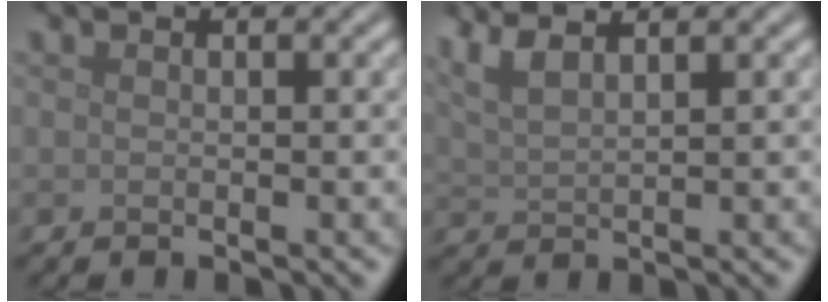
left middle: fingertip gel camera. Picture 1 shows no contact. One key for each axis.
{"total": 3.4, "fx": 2.5, "fy": 0.9, "fz": 2.1, "tx": -0.045, "ty": 0.014, "tz": 0.050}